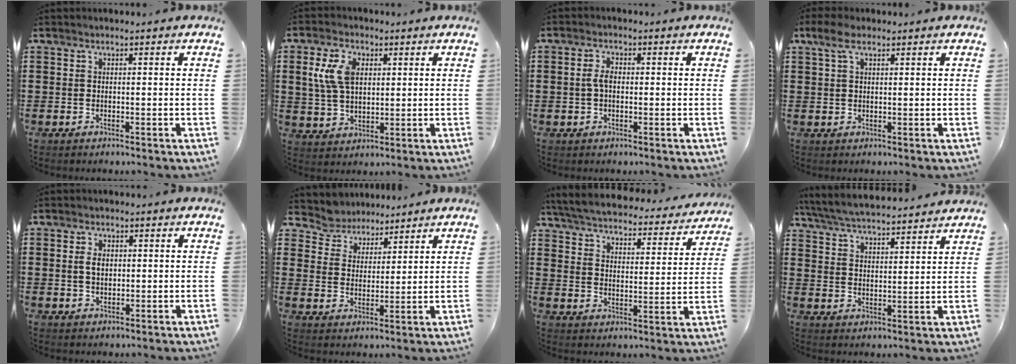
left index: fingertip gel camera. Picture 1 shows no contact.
{"total": 7.1, "force": [2.3, 4.3, 5.2], "torque": [-0.129, 0.008, 0.038]}
{"total": 2.7, "force": [0.0, 1.3, 2.4], "torque": [-0.057, 0.002, -0.003]}
{"total": 3.8, "force": [1.8, 1.6, 2.9], "torque": [-0.062, 0.007, 0.032]}
{"total": 2.5, "force": [0.3, 1.6, 2.0], "torque": [-0.042, 0.007, 0.005]}
{"total": 5.0, "force": [4.7, 1.8, -0.6], "torque": [-0.019, -0.022, 0.085]}
{"total": 4.9, "force": [4.8, 0.2, 1.0], "torque": [-0.046, -0.035, 0.079]}
{"total": 5.6, "force": [5.4, 0.1, 1.3], "torque": [-0.050, -0.031, 0.093]}